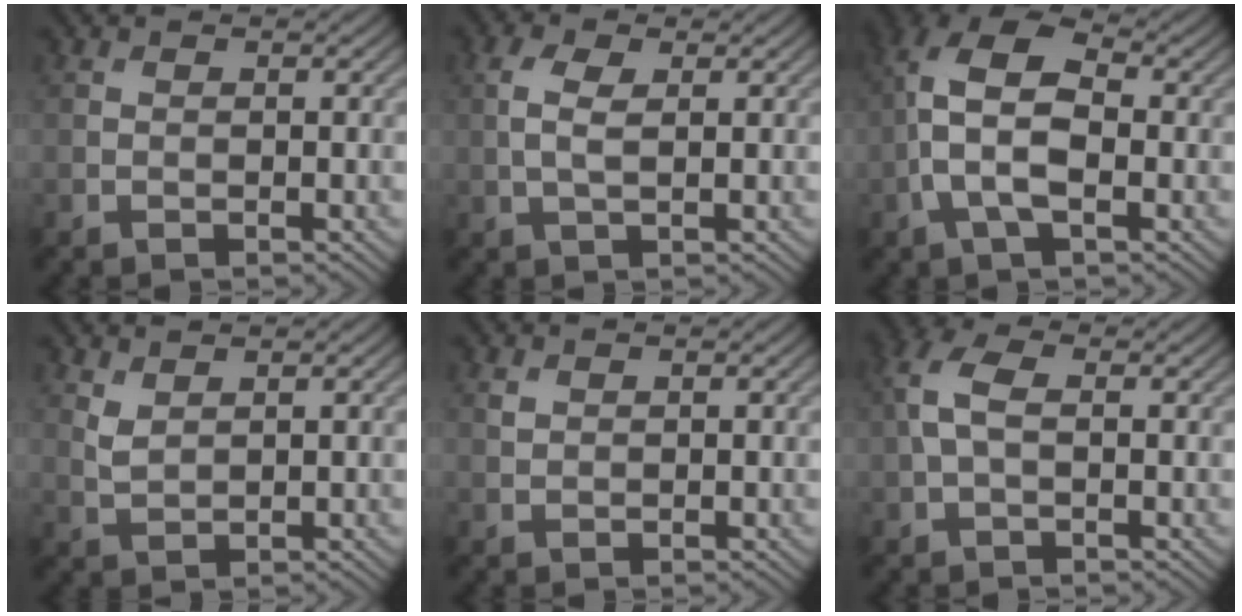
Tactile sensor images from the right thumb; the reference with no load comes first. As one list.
[{"total": 3.2, "force": [0.5, 1.4, 2.8], "torque": [-0.070, 0.001, 0.008]}, {"total": 9.5, "force": [-0.8, 5.0, 8.0], "torque": [-0.178, 0.015, -0.027]}, {"total": 1.8, "force": [1.4, 0.7, 1.0], "torque": [-0.030, -0.002, 0.034]}, {"total": 0.8, "force": [0.6, 0.5, 0.3], "torque": [-0.009, -0.002, 0.014]}, {"total": 4.4, "force": [0.5, 2.3, 3.8], "torque": [-0.097, 0.014, 0.003]}]